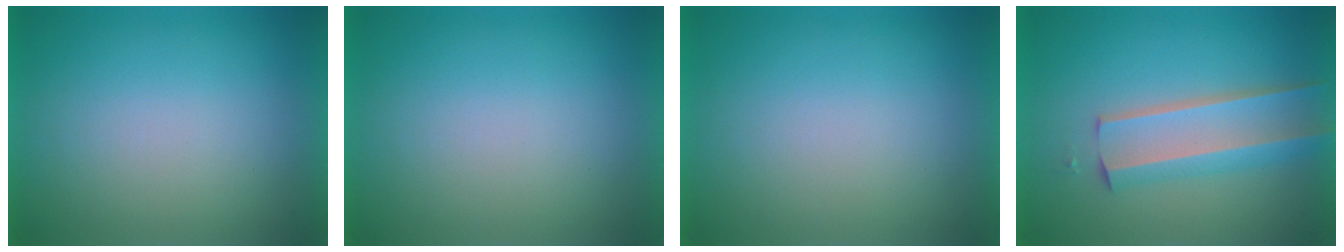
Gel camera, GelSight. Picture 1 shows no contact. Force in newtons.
{"total": 1.3}
{"total": 1.2}
{"total": 4.3}